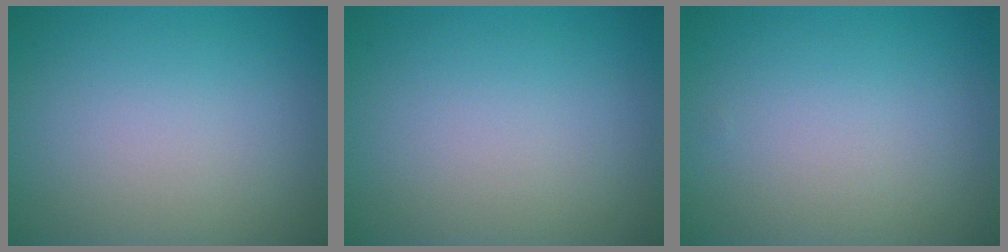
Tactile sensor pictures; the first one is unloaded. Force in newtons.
{"total": 0.0}
{"total": 0.0}